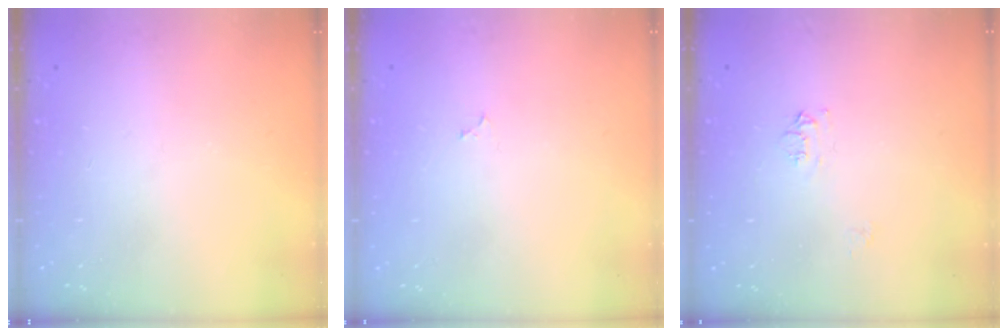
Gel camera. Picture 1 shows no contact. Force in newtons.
{"total": 2.3, "press": 2.3, "slide": 0.2}
{"total": 5.5, "press": 5.5, "slide": 0.7}